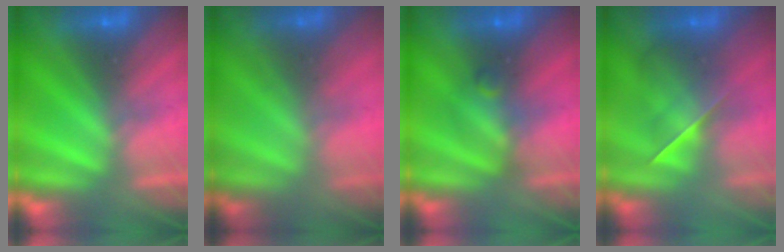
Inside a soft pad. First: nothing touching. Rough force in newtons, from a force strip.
{"total": 1.6}
{"total": 2.4}
{"total": 2.4}